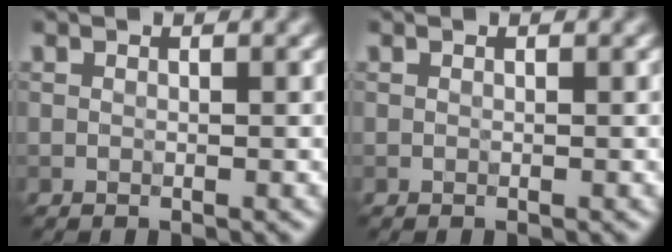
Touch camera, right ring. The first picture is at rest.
{"total": 0.0}